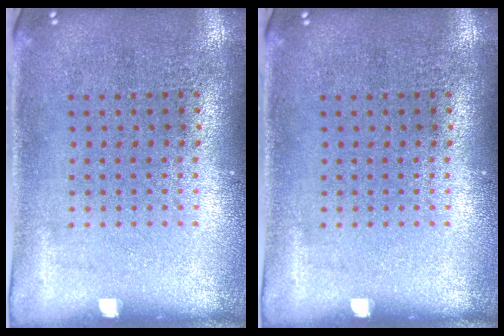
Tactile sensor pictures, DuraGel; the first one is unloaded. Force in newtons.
{"total": 0.0}